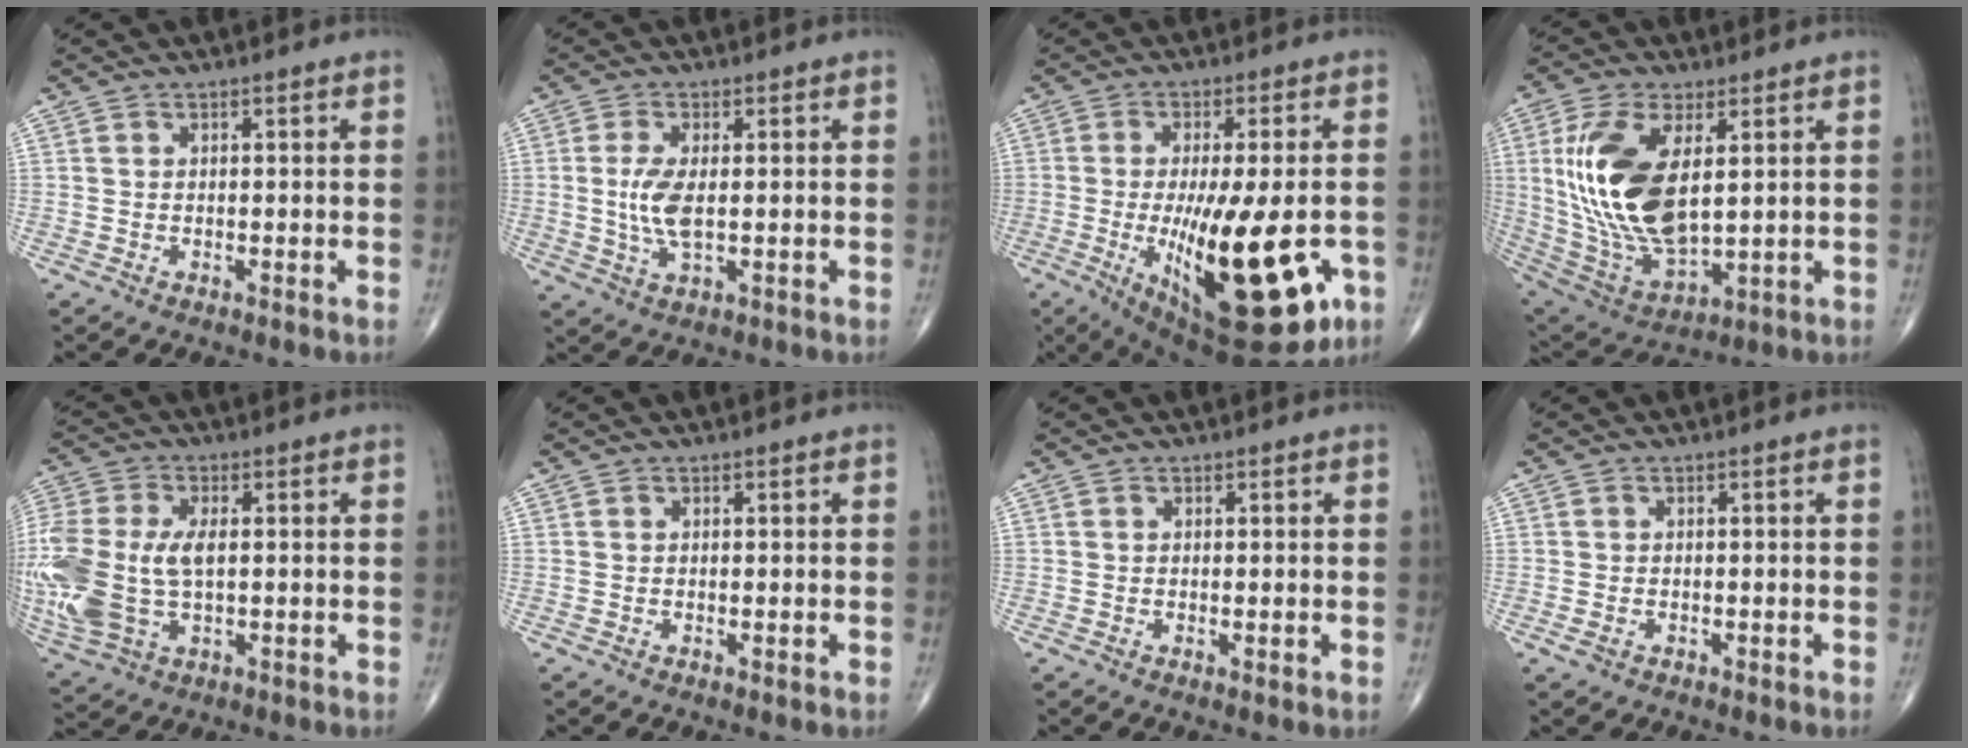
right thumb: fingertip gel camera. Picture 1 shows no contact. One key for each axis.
{"total": 6.1, "fx": 0.1, "fy": 2.4, "fz": 5.6, "tx": -0.126, "ty": -0.010, "tz": 0.004}
{"total": 23.3, "fx": -6.0, "fy": 7.8, "fz": 21.1, "tx": -0.307, "ty": -0.023, "tz": -0.067}
{"total": 19.6, "fx": 3.3, "fy": 9.4, "fz": 16.8, "tx": -0.343, "ty": -0.024, "tz": 0.076}
{"total": 20.4, "fx": -0.7, "fy": 12.1, "fz": 16.4, "tx": -0.430, "ty": -0.006, "tz": 0.000}
{"total": 0.0}
{"total": 0.7, "fx": -0.1, "fy": 0.1, "fz": 0.7, "tx": -0.013, "ty": -0.005, "tz": -0.002}
{"total": 1.3, "fx": -0.6, "fy": 0.9, "fz": 0.7, "tx": -0.016, "ty": 0.006, "tz": -0.008}